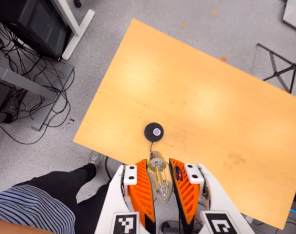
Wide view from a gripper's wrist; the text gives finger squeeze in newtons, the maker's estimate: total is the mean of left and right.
{"total": 23.6, "left": 25.7, "right": 21.5}